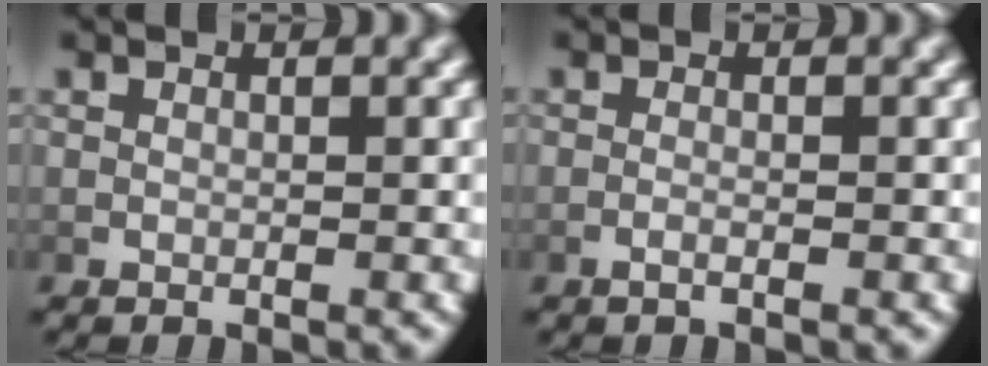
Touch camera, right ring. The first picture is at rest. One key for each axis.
{"total": 1.1, "fx": -0.8, "fy": 0.1, "fz": 0.7, "tx": -0.019, "ty": -0.004, "tz": -0.013}